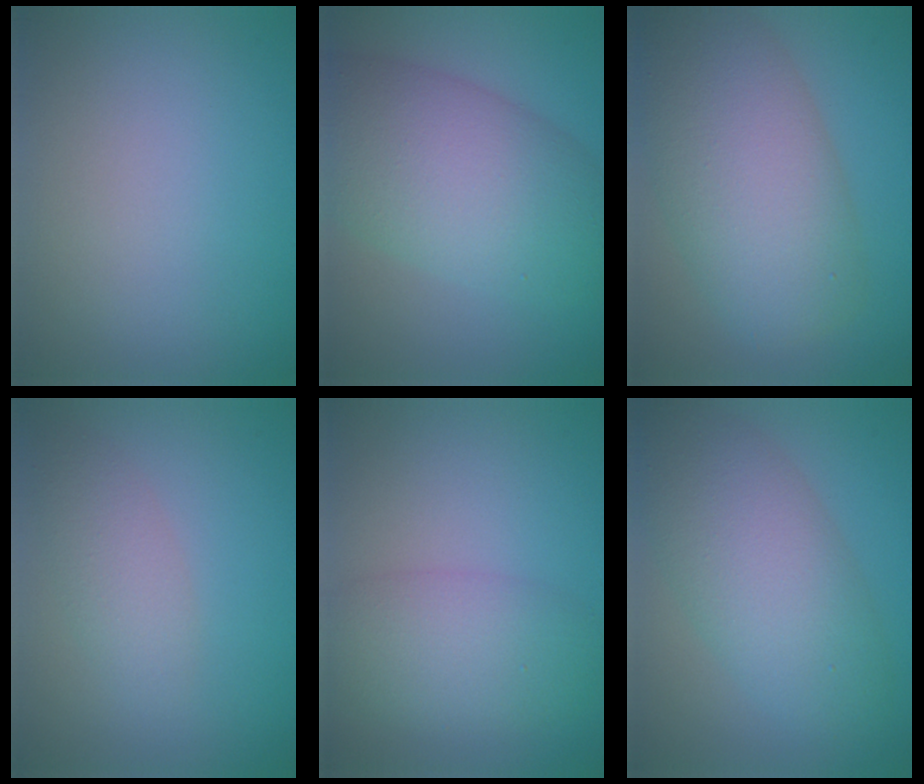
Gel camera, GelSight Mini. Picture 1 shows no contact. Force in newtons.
{"total": 10.4, "press": 10.3, "slide": 0.3}
{"total": 9.7, "press": 9.7, "slide": 0.8}
{"total": 2.6, "press": 2.6, "slide": 0.1}
{"total": 4.8, "press": 4.8, "slide": 0.2}
{"total": 7.8, "press": 7.8, "slide": 0.4}